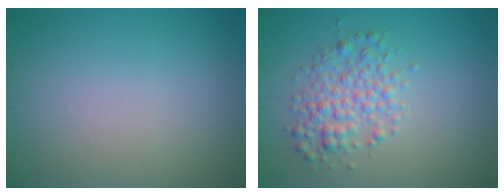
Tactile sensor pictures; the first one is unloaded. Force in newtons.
{"total": 3.4, "press": 3.4, "slide": 0.1}